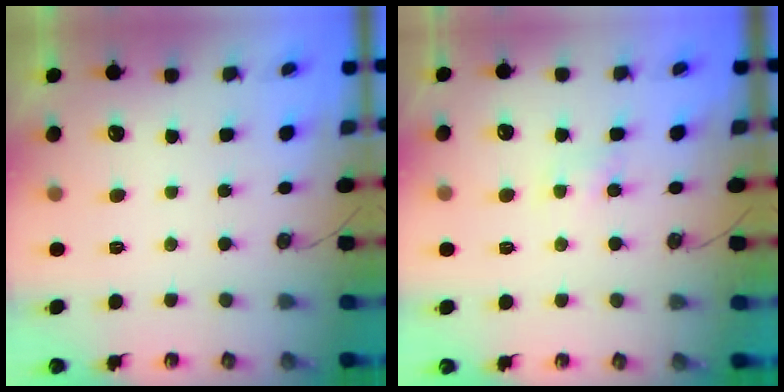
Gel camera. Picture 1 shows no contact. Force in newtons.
{"total": 5.4, "press": 5.4, "slide": 0.6}